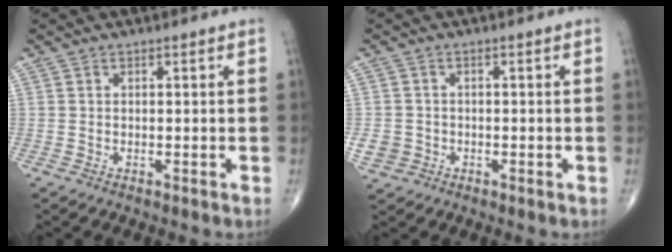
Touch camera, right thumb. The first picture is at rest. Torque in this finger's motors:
{"motor_torque": [1.38, 1.25, -0.06, -0.13, 0.00]}